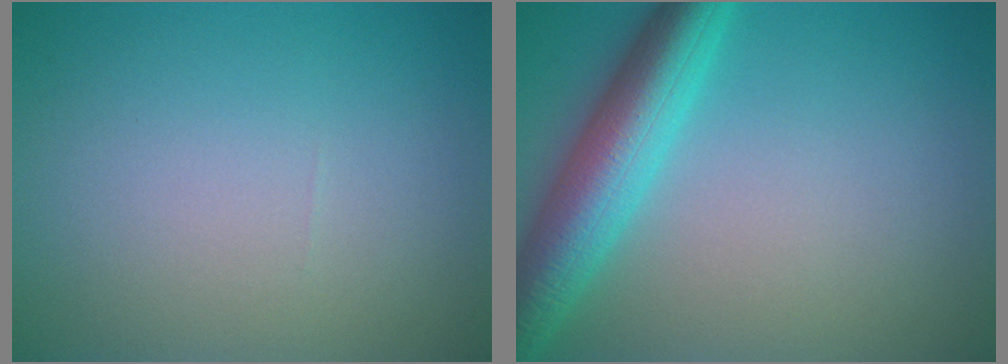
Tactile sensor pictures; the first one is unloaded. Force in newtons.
{"total": 6.8, "press": 6.8, "slide": 0.3}